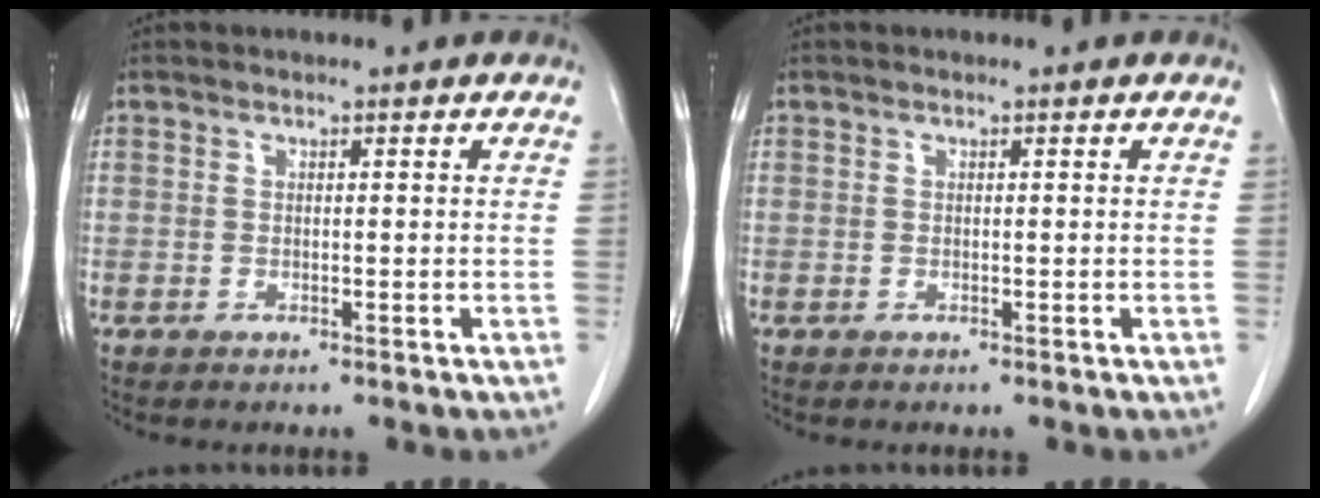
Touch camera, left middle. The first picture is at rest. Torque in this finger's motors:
{"motor_torque": [0.63, -0.64, 0.05, 0.01]}